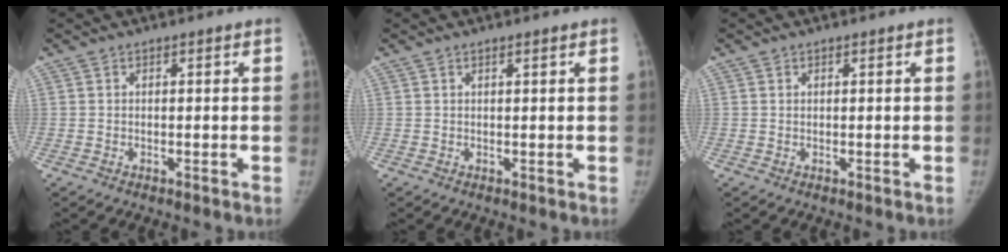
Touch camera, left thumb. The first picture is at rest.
{"total": 0.6, "force": [0.5, -0.1, 0.3], "torque": [-0.008, -0.004, 0.013]}
{"total": 0.0}